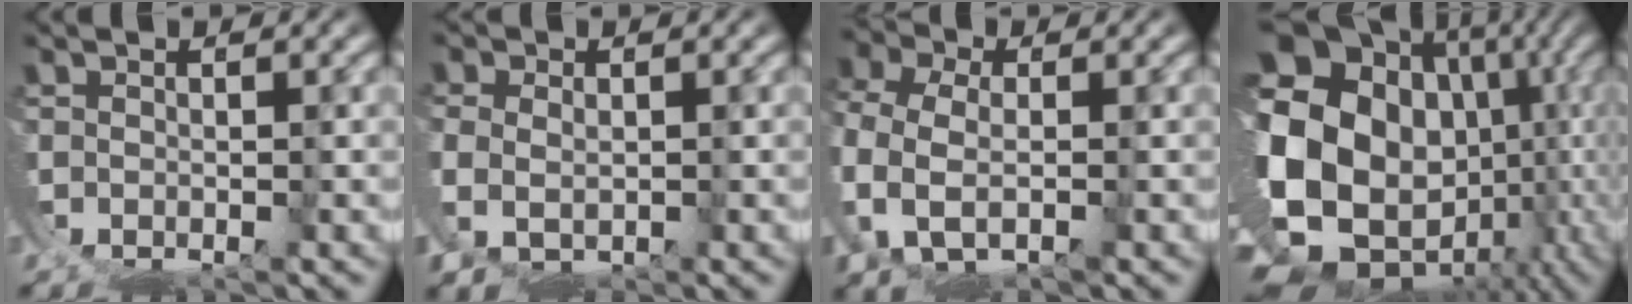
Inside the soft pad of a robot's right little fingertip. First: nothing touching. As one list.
[{"total": 3.5, "force": [0.6, 3.0, 1.7], "torque": [-0.059, -0.019, 0.021]}, {"total": 4.6, "force": [0.7, 3.2, 3.2], "torque": [-0.116, -0.021, 0.018]}, {"total": 24.9, "force": [-3.3, 19.1, 15.7], "torque": [-0.304, -0.065, -0.035]}]